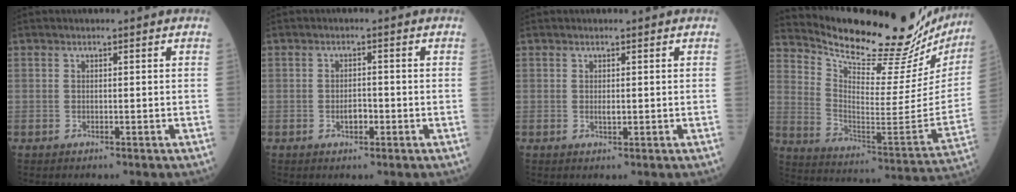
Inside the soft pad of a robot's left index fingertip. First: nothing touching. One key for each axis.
{"total": 2.0, "fx": -0.7, "fy": 1.0, "fz": 1.6, "tx": -0.025, "ty": 0.004, "tz": -0.011}
{"total": 0.9, "fx": 0.2, "fy": 0.4, "fz": 0.8, "tx": -0.018, "ty": -0.002, "tz": 0.004}
{"total": 28.4, "fx": 26.1, "fy": 4.7, "fz": 10.2, "tx": -0.176, "ty": -0.100, "tz": 0.351}